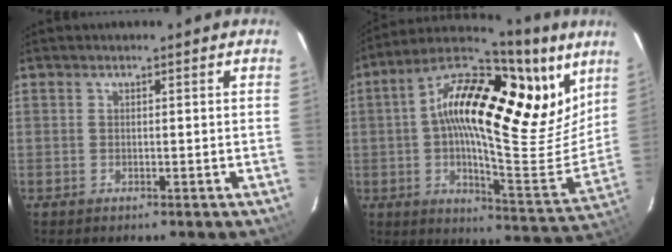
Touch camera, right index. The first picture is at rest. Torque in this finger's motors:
{"motor_torque": [2.14, 0.00, 1.05, 0.21]}